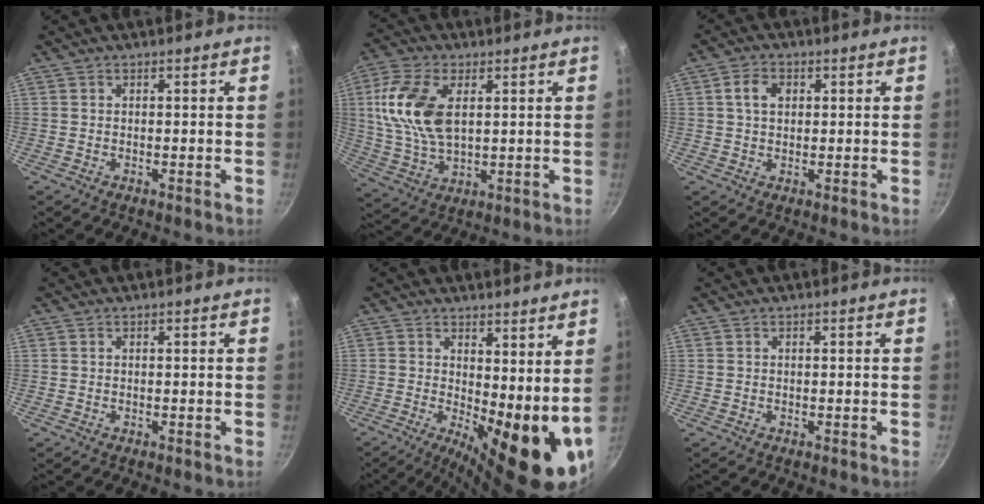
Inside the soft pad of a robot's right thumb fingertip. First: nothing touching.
{"total": 14.1, "force": [3.1, 7.9, 11.2], "torque": [-0.220, -0.006, 0.062]}
{"total": 4.4, "force": [1.1, 3.1, 2.9], "torque": [-0.041, 0.006, 0.015]}
{"total": 0.0}
{"total": 14.8, "force": [1.3, 5.8, 13.6], "torque": [-0.154, -0.023, 0.030]}
{"total": 0.0}